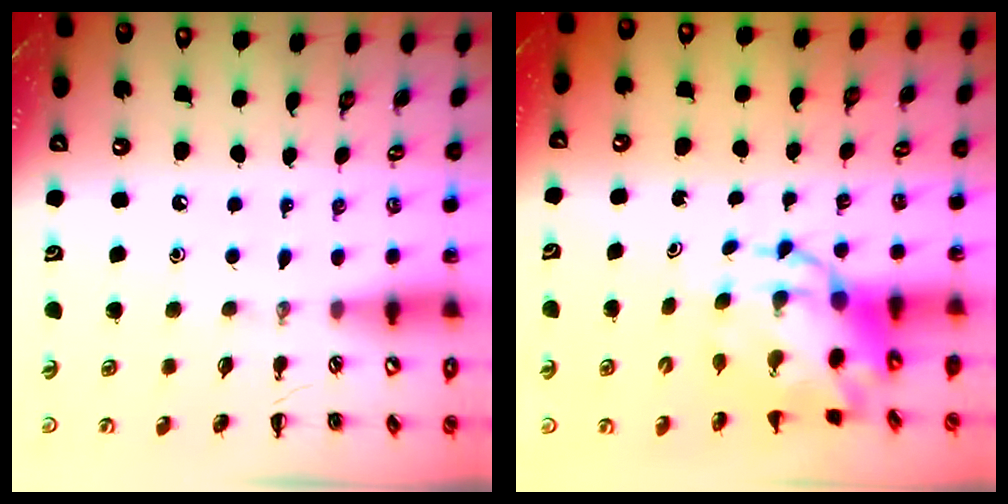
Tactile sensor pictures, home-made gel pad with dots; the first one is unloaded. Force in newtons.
{"total": 7.8, "press": 7.5, "slide": 2.0}